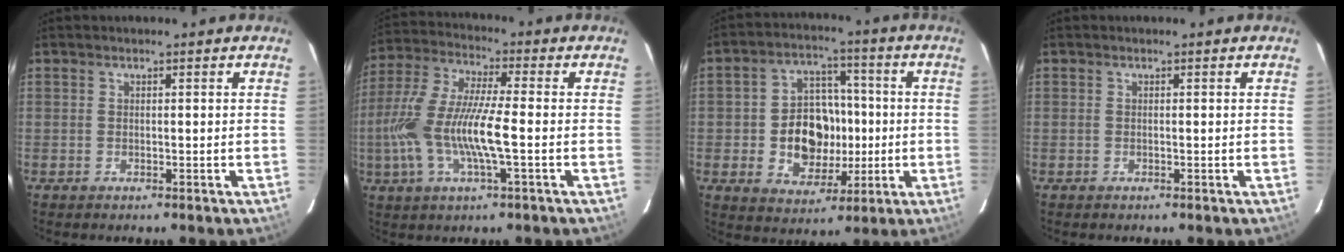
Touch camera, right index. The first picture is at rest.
{"total": 14.7, "force": [-2.9, 2.7, 14.1], "torque": [-0.292, -0.004, -0.057]}
{"total": 12.5, "force": [-1.5, 10.0, 7.5], "torque": [-0.159, 0.021, -0.008]}
{"total": 0.0}